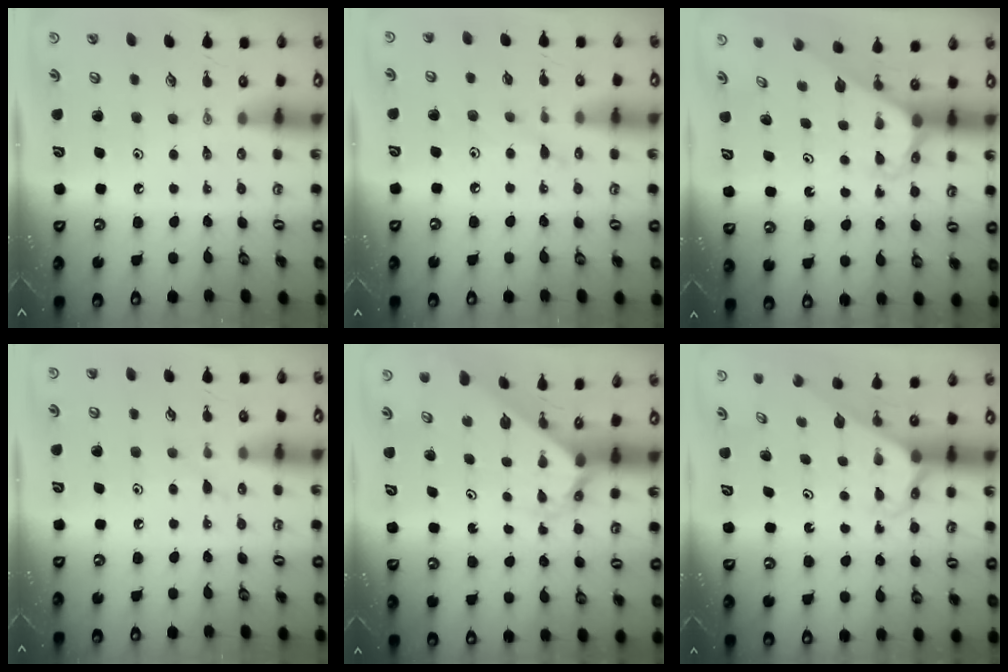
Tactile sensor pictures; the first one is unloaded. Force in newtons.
{"total": 6.0, "press": 6.0, "slide": 0.2}
{"total": 2.8, "press": 2.8, "slide": 0.2}
{"total": 5.5, "press": 5.5, "slide": 0.7}
{"total": 2.4, "press": 2.4, "slide": 0.3}
{"total": 2.6, "press": 2.6, "slide": 0.1}